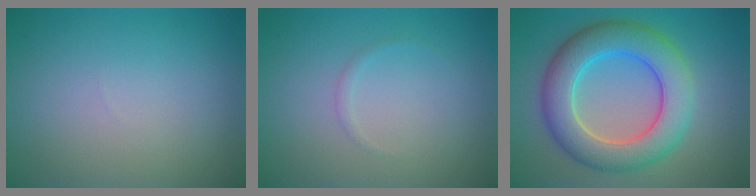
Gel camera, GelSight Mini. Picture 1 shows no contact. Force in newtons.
{"total": 0.6, "press": 0.6, "slide": 0.0}
{"total": 8.1, "press": 8.1, "slide": 0.5}